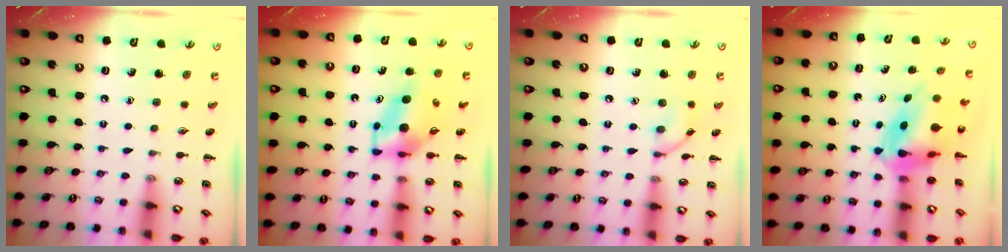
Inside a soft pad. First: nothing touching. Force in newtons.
{"total": 5.7, "press": 5.6, "slide": 1.1}
{"total": 8.0, "press": 8.0, "slide": 0.7}
{"total": 6.4, "press": 6.1, "slide": 1.9}